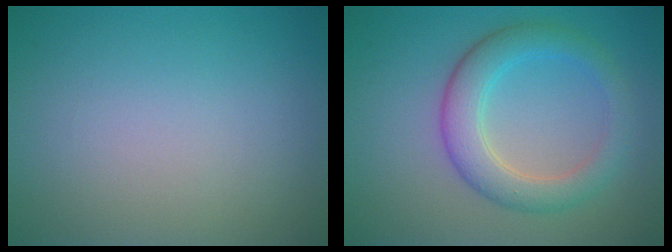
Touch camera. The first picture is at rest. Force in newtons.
{"total": 4.5, "press": 4.5, "slide": 0.1}